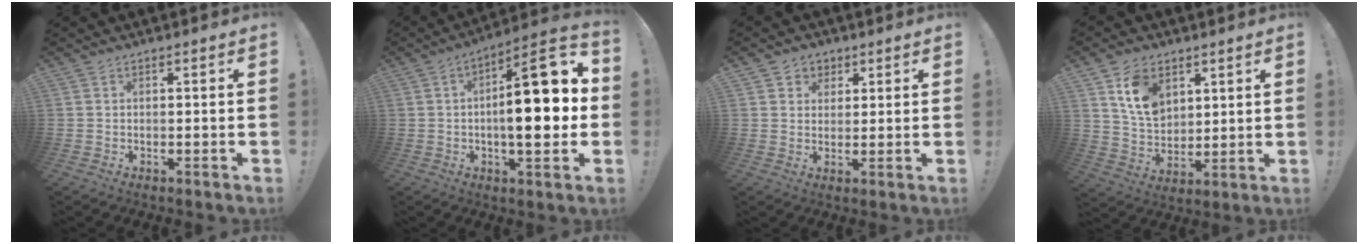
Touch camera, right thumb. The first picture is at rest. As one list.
[{"total": 19.6, "force": [0.1, 7.0, 18.2], "torque": [-0.264, 0.000, -0.006]}, {"total": 4.5, "force": [2.1, 4.0, 0.4], "torque": [0.006, -0.015, 0.036]}, {"total": 11.9, "force": [6.1, 8.4, 5.9], "torque": [-0.096, -0.020, 0.119]}]